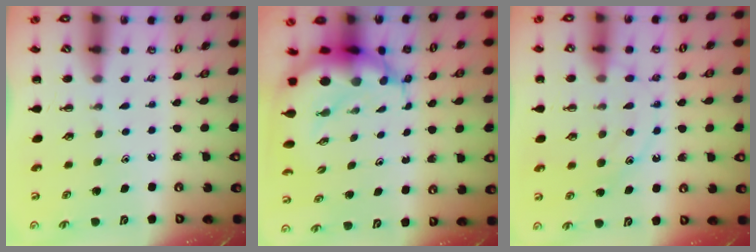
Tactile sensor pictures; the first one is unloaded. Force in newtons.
{"total": 8.6, "press": 8.3, "slide": 2.3}
{"total": 11.6, "press": 11.6, "slide": 0.8}